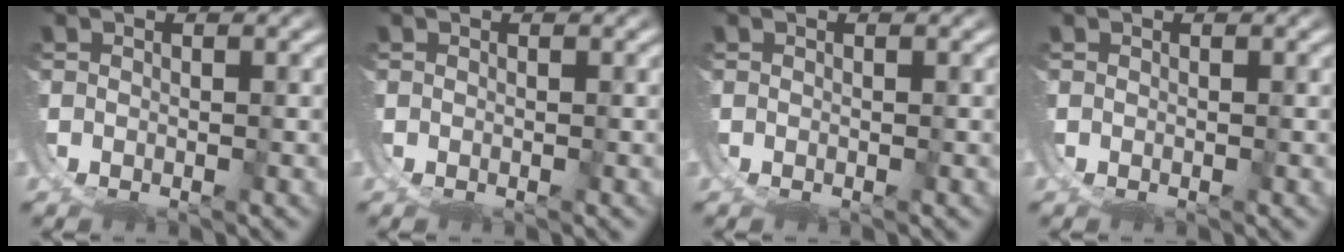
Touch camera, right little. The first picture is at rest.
{"total": 0.0}
{"total": 0.0}
{"total": 0.0}